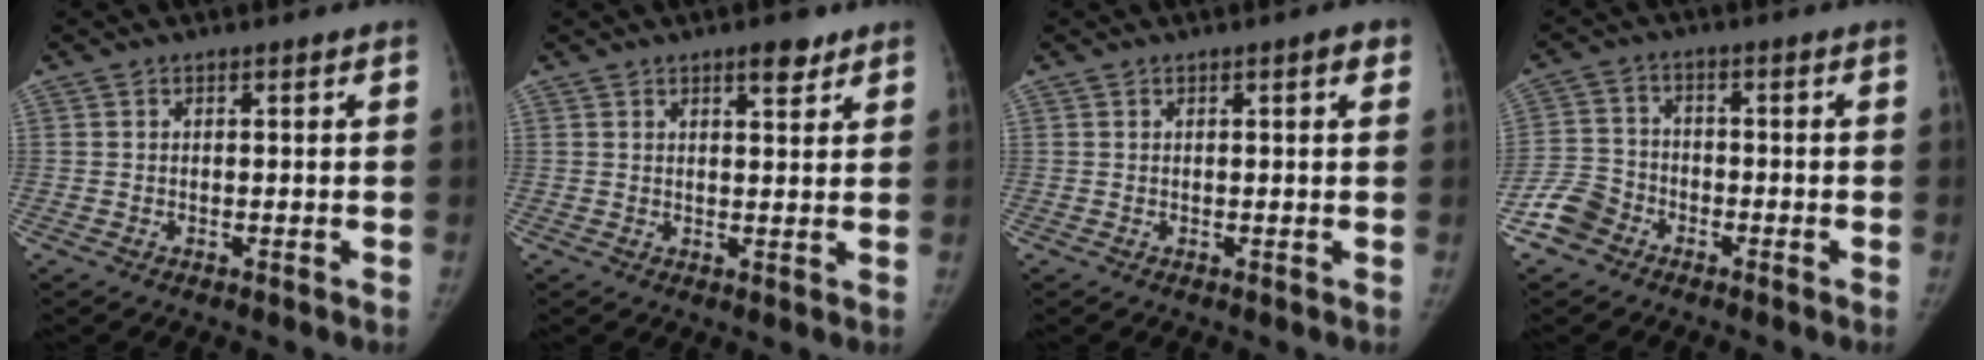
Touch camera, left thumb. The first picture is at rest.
{"total": 3.9, "force": [2.6, 1.4, 2.4], "torque": [-0.022, -0.015, 0.038]}
{"total": 1.9, "force": [0.8, 0.4, 1.6], "torque": [-0.018, 0.002, 0.008]}
{"total": 6.1, "force": [-3.8, 4.5, 1.5], "torque": [-0.018, 0.018, -0.083]}